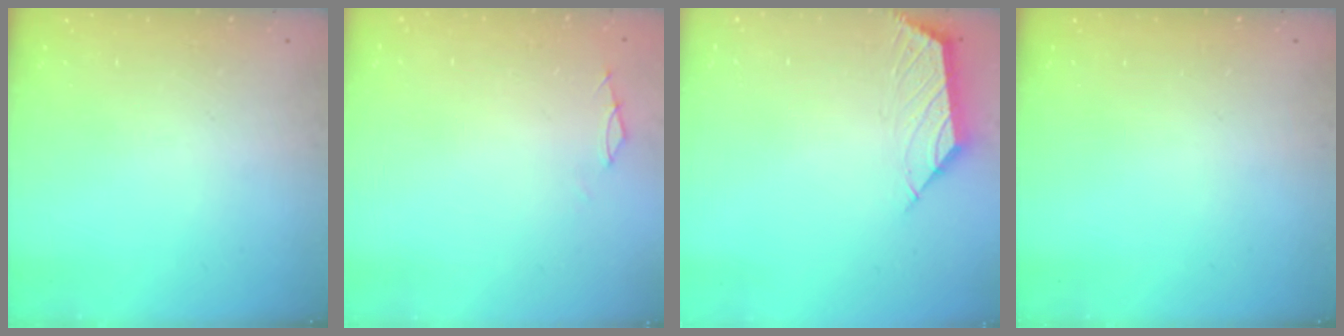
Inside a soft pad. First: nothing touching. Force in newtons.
{"total": 0.0}
{"total": 2.6, "press": 2.5, "slide": 0.7}
{"total": 0.0}